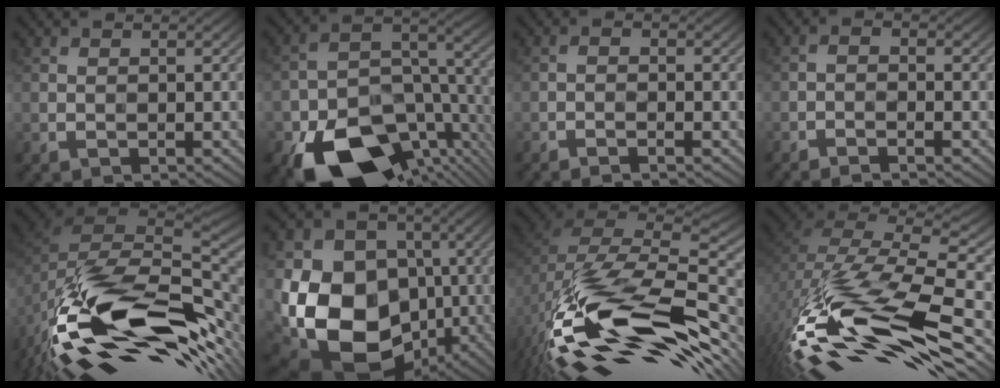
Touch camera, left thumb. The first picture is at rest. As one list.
[{"total": 17.8, "force": [-9.8, 10.4, 10.7], "torque": [-0.195, -0.052, -0.144]}, {"total": 1.7, "force": [-1.1, 0.2, 1.3], "torque": [-0.017, 0.007, -0.029]}, {"total": 2.4, "force": [-1.6, 0.3, 1.8], "torque": [-0.028, 0.006, -0.039]}, {"total": 17.6, "force": [-6.9, 8.8, 13.6], "torque": [-0.278, -0.030, -0.115]}, {"total": 18.2, "force": [-3.5, 14.7, 10.2], "torque": [-0.204, -0.036, -0.074]}, {"total": 17.9, "force": [-8.7, 9.0, 12.8], "torque": [-0.266, -0.027, -0.141]}, {"total": 18.3, "force": [-8.6, 7.6, 14.3], "torque": [-0.318, -0.022, -0.149]}]